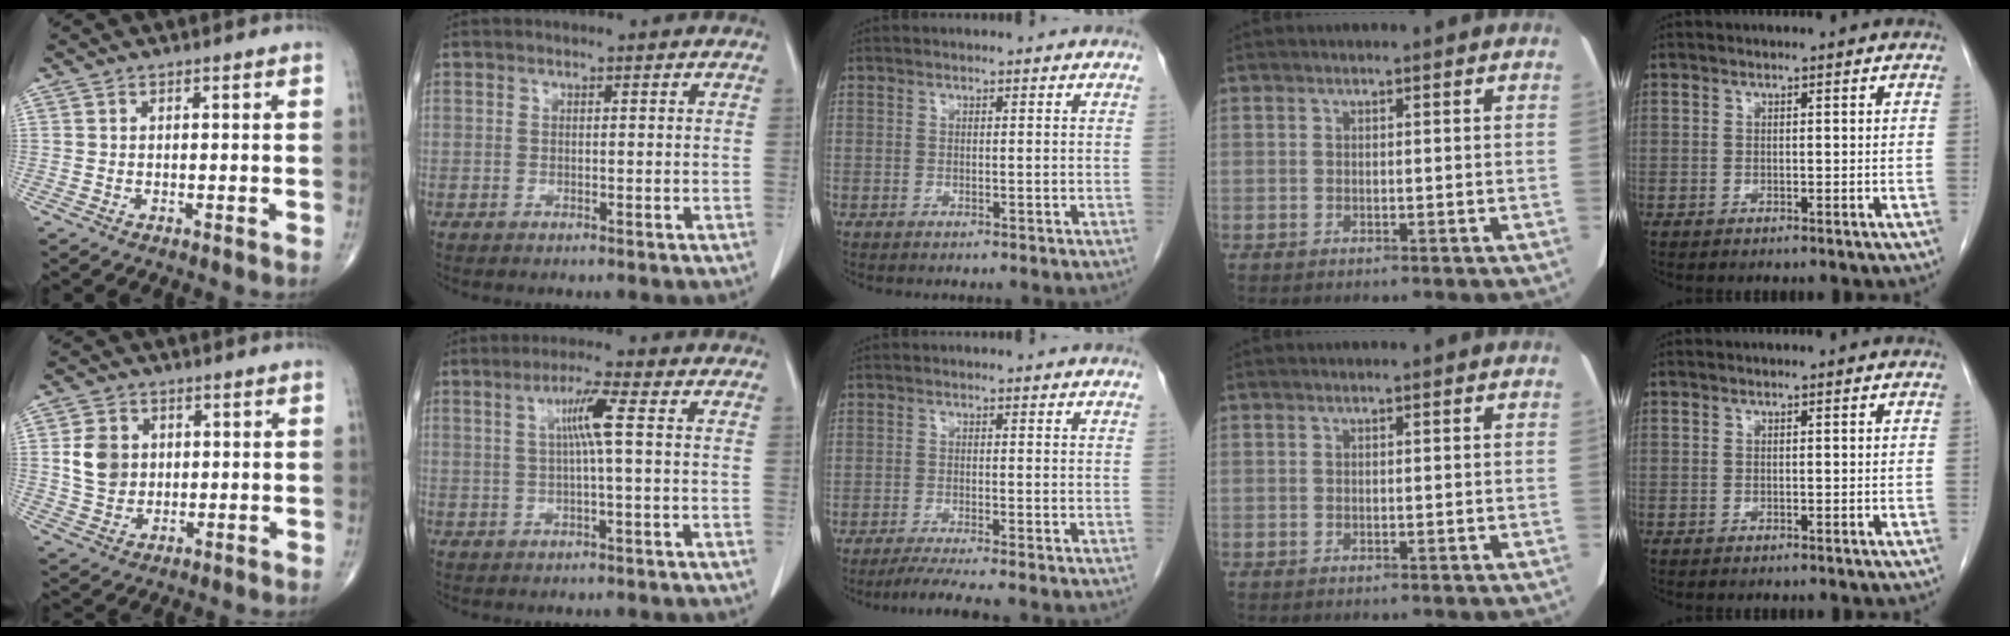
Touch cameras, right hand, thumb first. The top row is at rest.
{"thumb": {"total": 7.2, "force": [1.1, 5.9, 3.9], "torque": [-0.053, -0.003, 0.024]}, "index": {"total": 4.9, "force": [0.8, -0.7, 4.7], "torque": [-0.089, 0.008, 0.017]}, "middle": {"total": 3.9, "force": [-3.2, -0.9, 2.1], "torque": [-0.038, -0.015, -0.059]}}